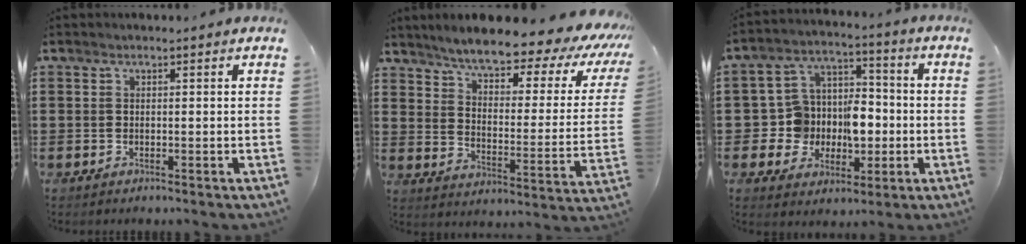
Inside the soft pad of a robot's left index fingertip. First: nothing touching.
{"total": 6.9, "force": [6.0, 0.4, 3.4], "torque": [-0.078, -0.049, 0.091]}
{"total": 8.3, "force": [-0.4, 7.8, 2.9], "torque": [-0.093, -0.003, 0.001]}